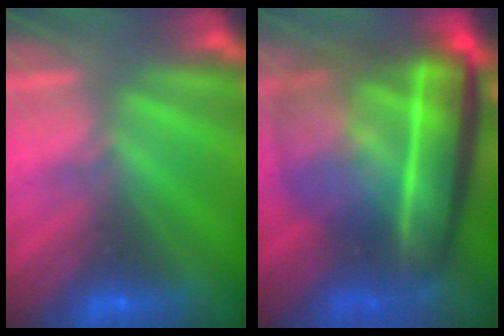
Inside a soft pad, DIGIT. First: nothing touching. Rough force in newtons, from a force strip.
{"total": 7.3}